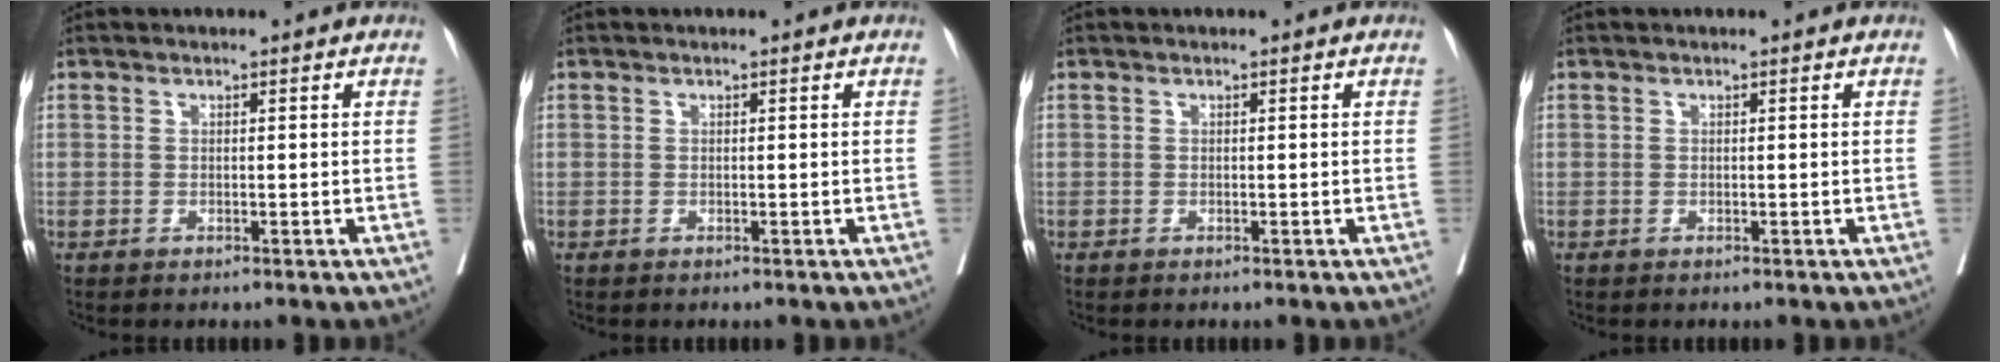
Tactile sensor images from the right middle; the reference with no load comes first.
{"total": 0.0}
{"total": 0.0}
{"total": 0.0}